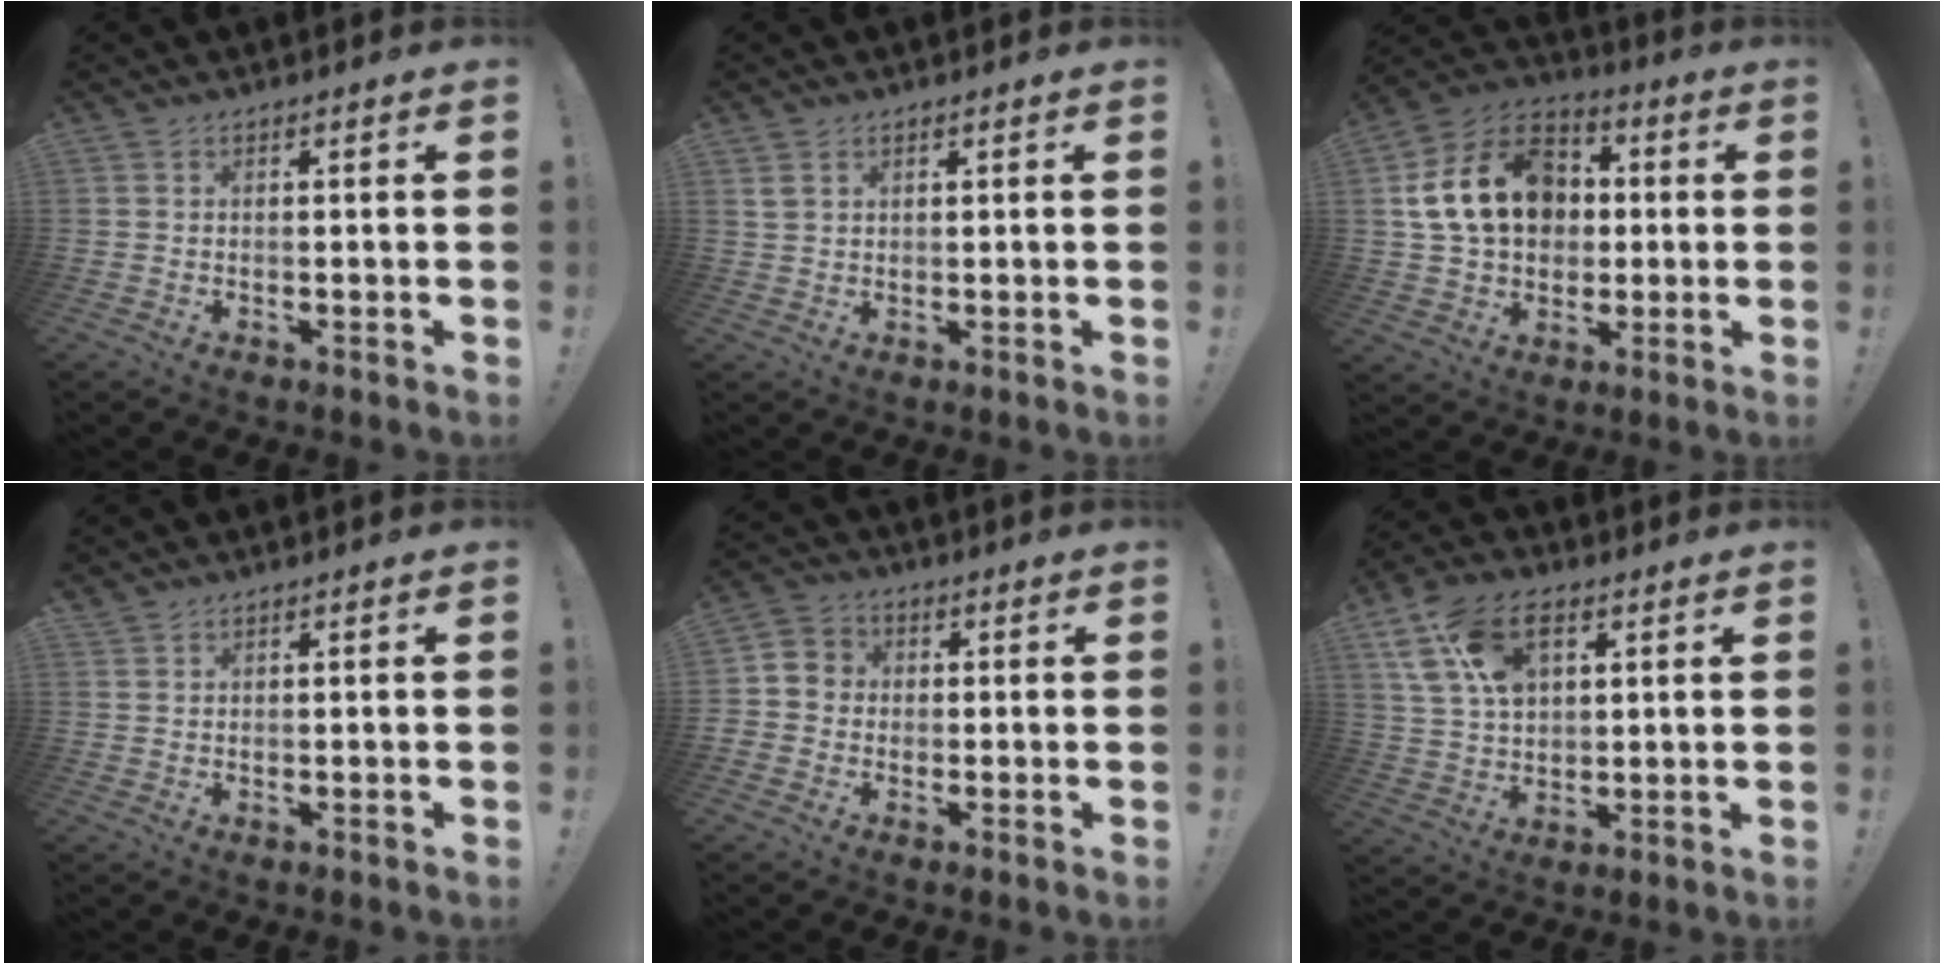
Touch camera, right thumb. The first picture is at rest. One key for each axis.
{"total": 2.5, "fx": 1.4, "fy": 1.6, "fz": 1.4, "tx": -0.028, "ty": 0.001, "tz": 0.027}
{"total": 20.2, "fx": 3.3, "fy": 15.5, "fz": 12.5, "tx": -0.201, "ty": 0.011, "tz": 0.073}
{"total": 1.1, "fx": 1.0, "fy": 0.4, "fz": 0.2, "tx": -0.012, "ty": 0.000, "tz": 0.022}
{"total": 4.7, "fx": -1.1, "fy": 4.4, "fz": 1.3, "tx": -0.025, "ty": 0.020, "tz": -0.018}
{"total": 15.6, "fx": 6.5, "fy": 9.8, "fz": 10.2, "tx": -0.187, "ty": -0.014, "tz": 0.125}